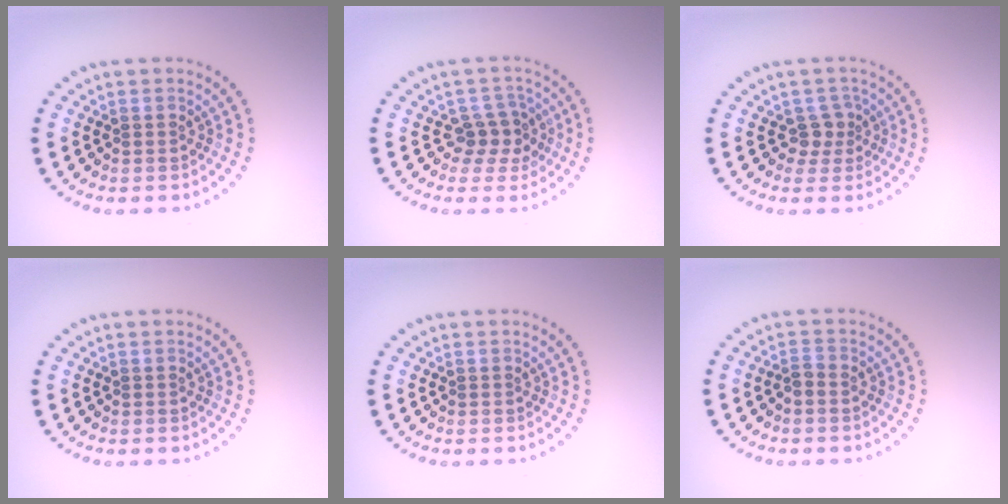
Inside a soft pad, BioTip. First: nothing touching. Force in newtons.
{"total": 2.4, "press": 2.1, "slide": 1.2}
{"total": 1.8, "press": 1.3, "slide": 1.2}
{"total": 0.0}
{"total": 0.0}
{"total": 0.9, "press": 0.7, "slide": 0.6}